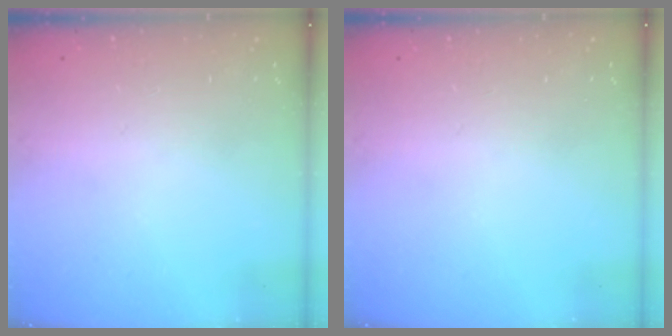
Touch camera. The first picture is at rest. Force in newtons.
{"total": 0.0}